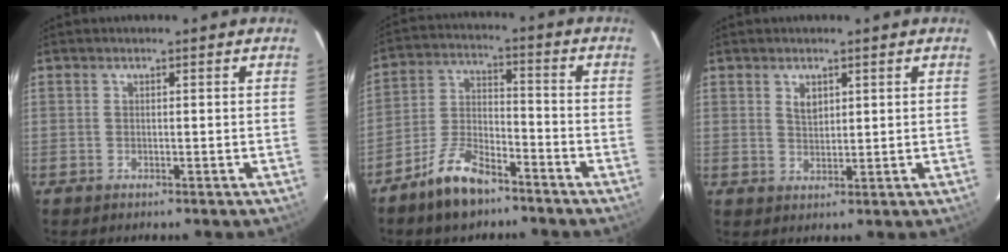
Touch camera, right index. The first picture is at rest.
{"total": 10.2, "force": [-7.6, 3.9, 5.6], "torque": [-0.122, 0.009, -0.141]}
{"total": 2.7, "force": [1.4, 1.8, 1.6], "torque": [-0.024, 0.002, 0.026]}